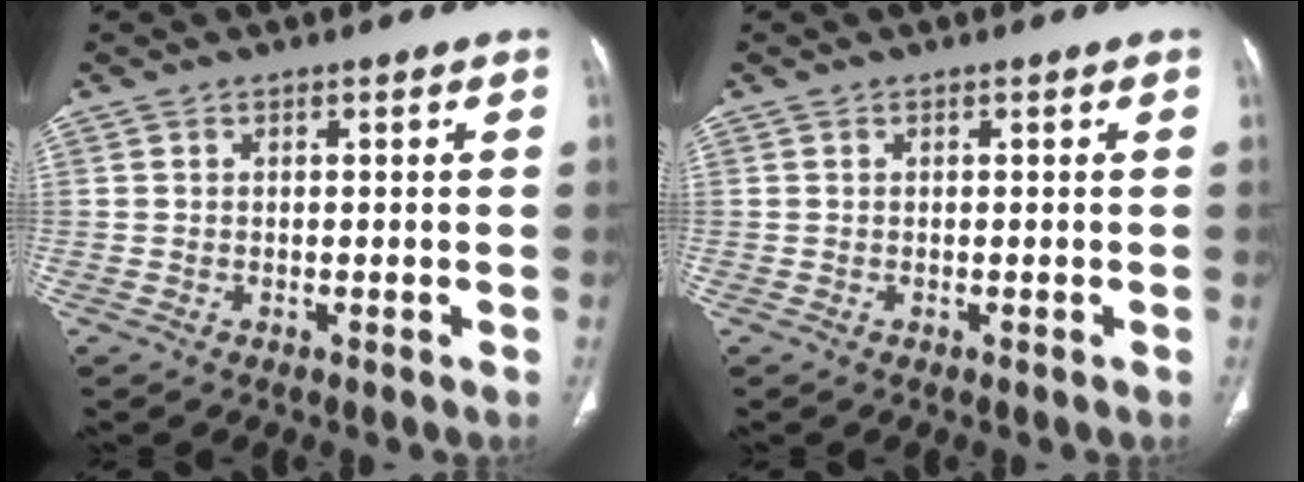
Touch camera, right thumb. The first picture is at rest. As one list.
[{"total": 0.0}]